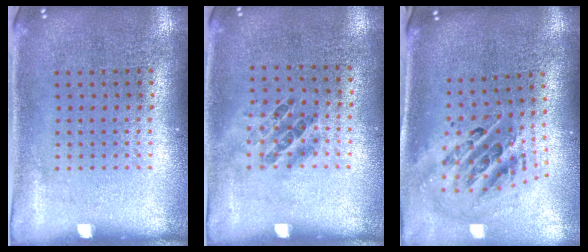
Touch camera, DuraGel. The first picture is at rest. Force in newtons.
{"total": 1.0, "press": 0.7, "slide": 0.7}
{"total": 1.7, "press": 1.4, "slide": 1.0}